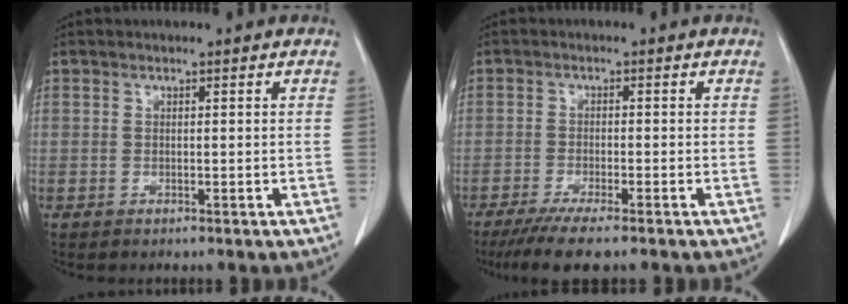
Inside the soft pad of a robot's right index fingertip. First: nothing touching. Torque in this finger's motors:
{"motor_torque": [0.06, -0.19, 0.34, 0.10]}